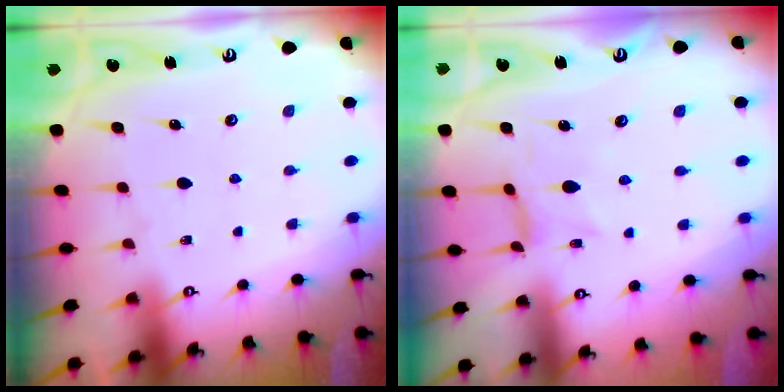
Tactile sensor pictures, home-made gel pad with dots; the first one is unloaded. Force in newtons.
{"total": 0.0}